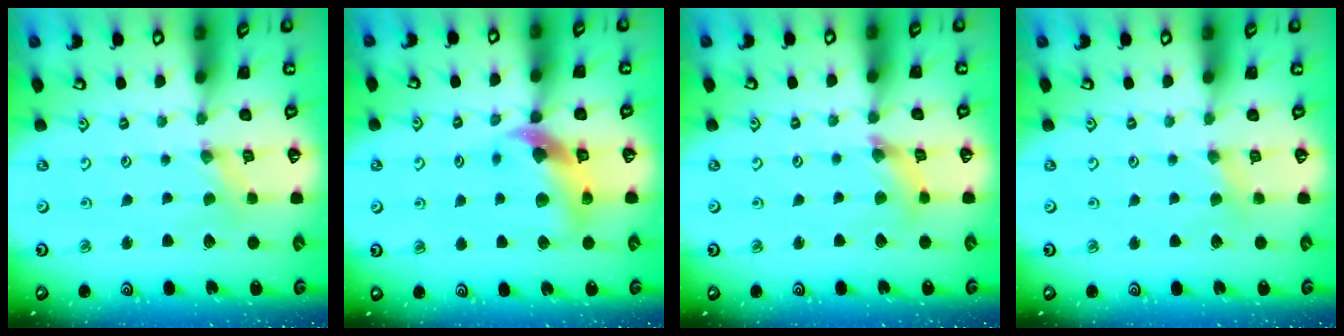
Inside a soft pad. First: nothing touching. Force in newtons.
{"total": 10.2, "press": 10.1, "slide": 1.6}
{"total": 5.5, "press": 5.5, "slide": 0.5}
{"total": 2.6, "press": 2.6, "slide": 0.4}